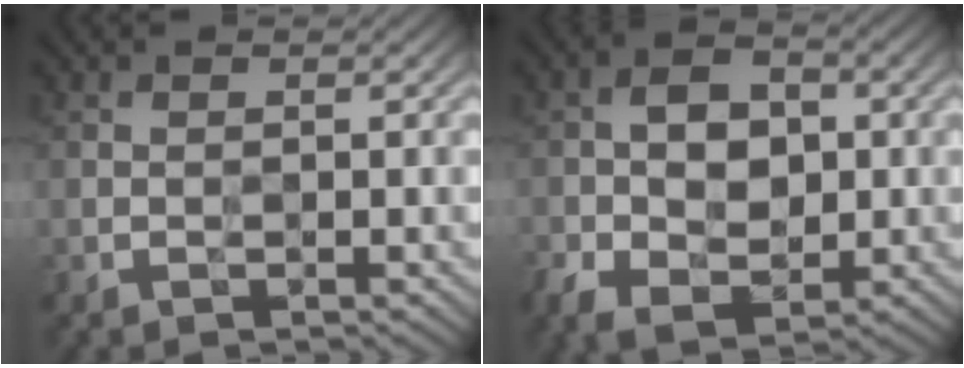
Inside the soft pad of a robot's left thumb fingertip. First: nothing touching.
{"total": 7.9, "force": [-1.2, 5.4, 5.6], "torque": [-0.106, -0.001, -0.021]}